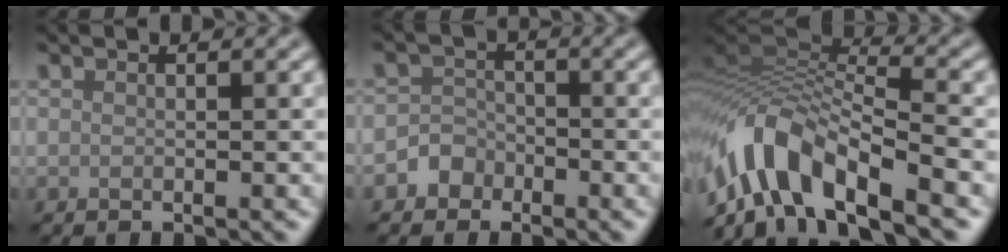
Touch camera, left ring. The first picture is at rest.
{"total": 2.1, "force": [-1.2, 1.7, 0.2], "torque": [0.014, 0.009, -0.031]}
{"total": 10.0, "force": [-5.6, 4.1, 7.1], "torque": [-0.125, 0.007, -0.114]}